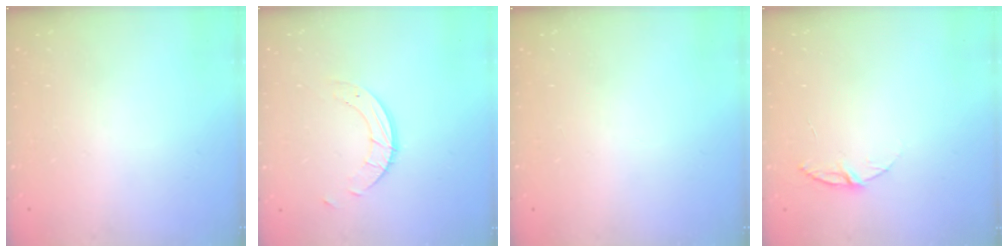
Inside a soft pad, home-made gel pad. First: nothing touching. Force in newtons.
{"total": 4.9, "press": 4.9, "slide": 0.4}
{"total": 0.0}
{"total": 5.9, "press": 5.8, "slide": 0.6}